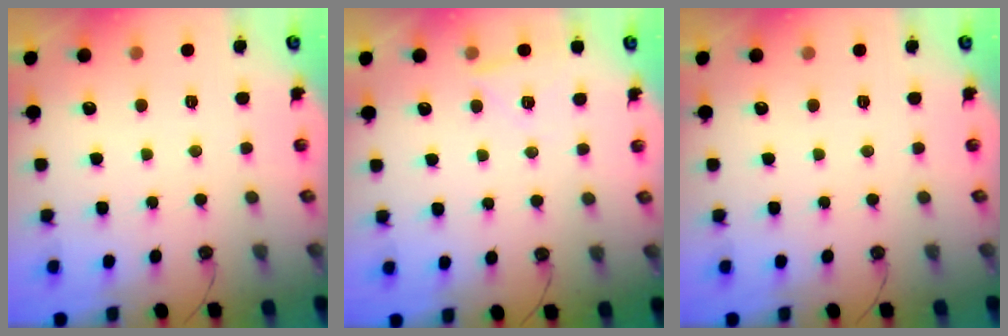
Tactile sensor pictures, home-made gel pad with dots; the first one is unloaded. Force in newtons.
{"total": 4.5, "press": 4.3, "slide": 1.0}
{"total": 0.0}